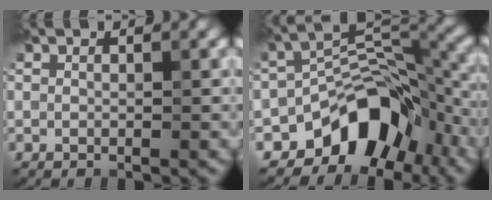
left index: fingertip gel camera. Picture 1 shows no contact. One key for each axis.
{"total": 9.3, "fx": -5.4, "fy": 5.4, "fz": 5.4, "tx": -0.063, "ty": 0.008, "tz": -0.098}